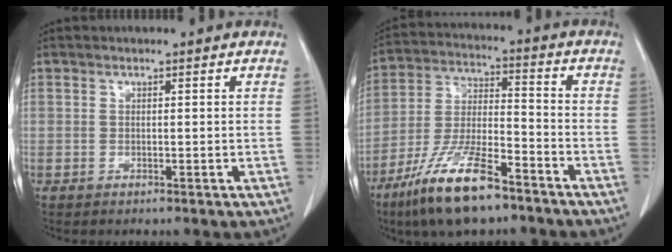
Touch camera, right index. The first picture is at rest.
{"total": 14.5, "force": [-9.7, 3.3, 10.2], "torque": [-0.209, -0.019, -0.179]}